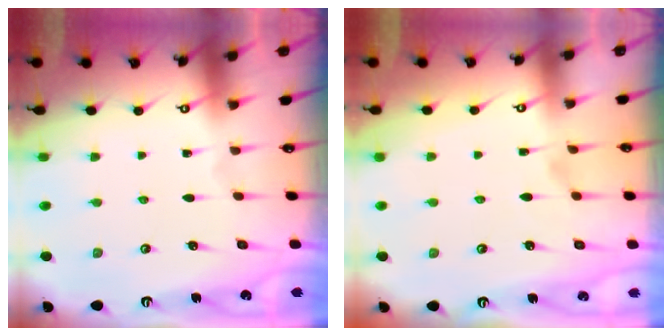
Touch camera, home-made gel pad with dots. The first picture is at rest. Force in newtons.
{"total": 2.7, "press": 2.5, "slide": 1.0}